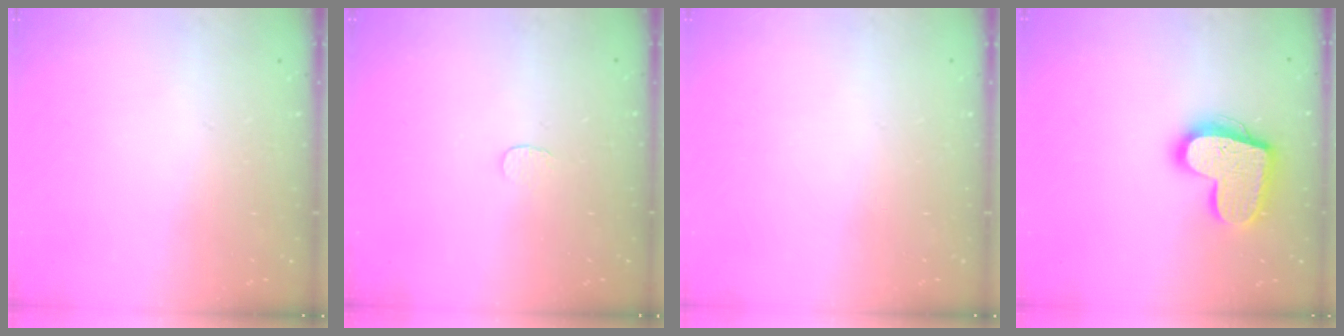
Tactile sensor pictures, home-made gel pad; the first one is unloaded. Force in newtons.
{"total": 2.6, "press": 2.6, "slide": 0.2}
{"total": 0.0}
{"total": 17.4, "press": 17.3, "slide": 1.4}